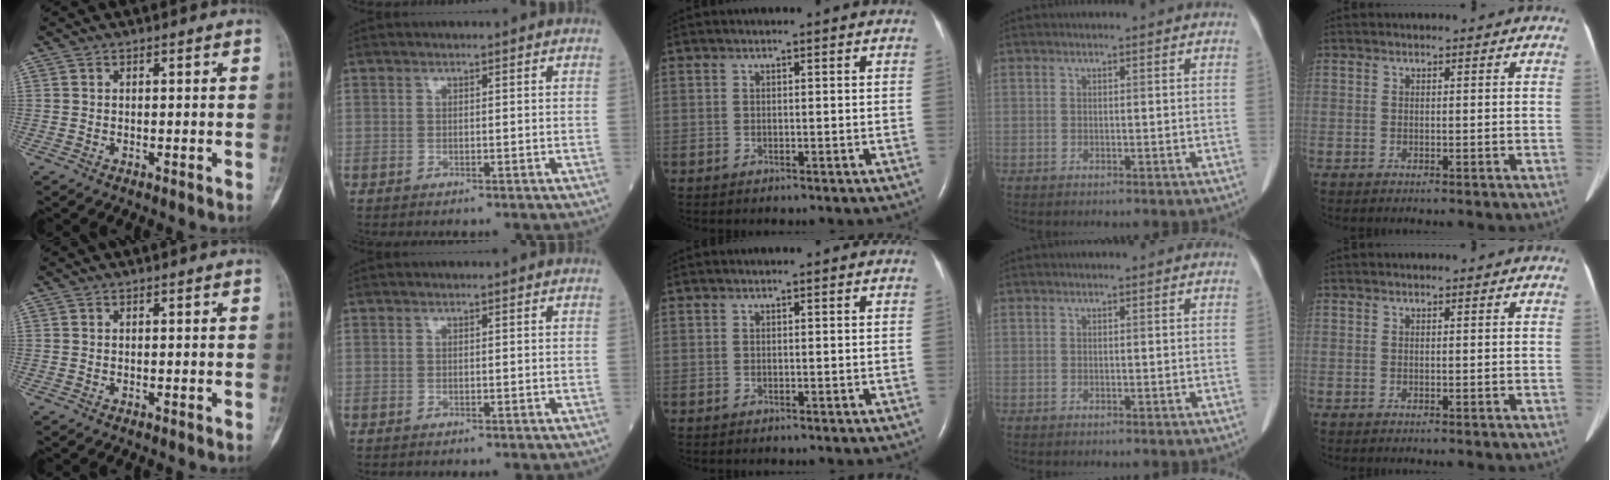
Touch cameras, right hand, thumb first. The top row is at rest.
{}